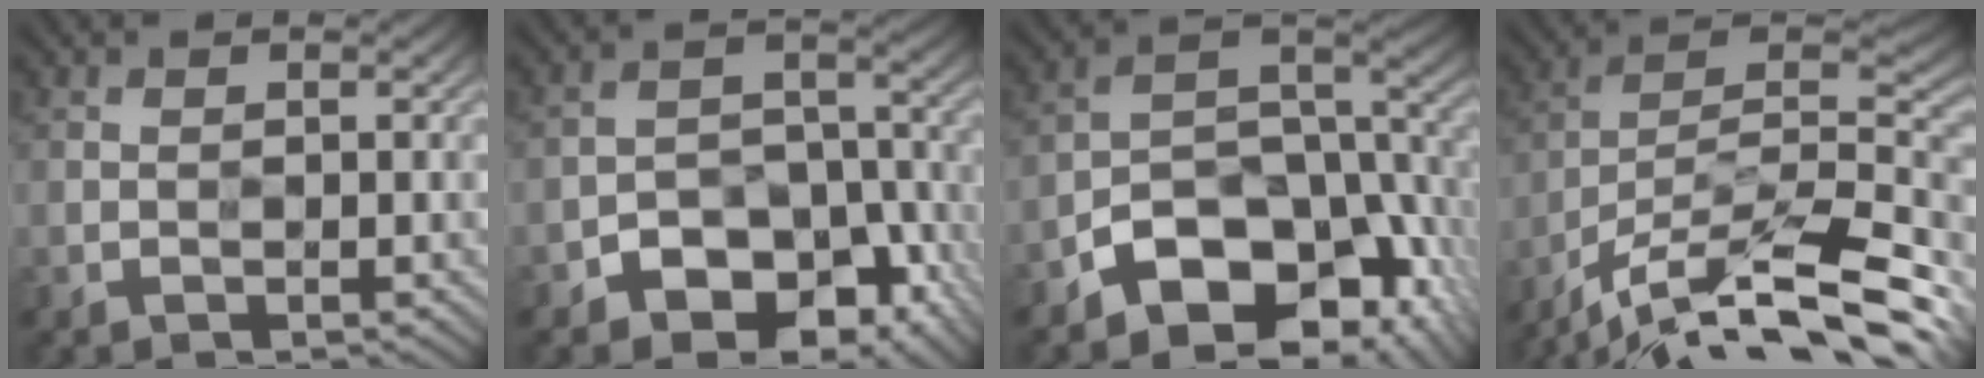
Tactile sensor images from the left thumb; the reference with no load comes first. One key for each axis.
{"total": 10.3, "fx": -6.0, "fy": 6.5, "fz": 5.3, "tx": -0.078, "ty": -0.003, "tz": -0.099}
{"total": 13.0, "fx": -7.3, "fy": 7.2, "fz": 8.0, "tx": -0.122, "ty": -0.012, "tz": -0.134}
{"total": 16.5, "fx": -12.7, "fy": 4.0, "fz": 9.8, "tx": -0.199, "ty": 0.011, "tz": -0.222}